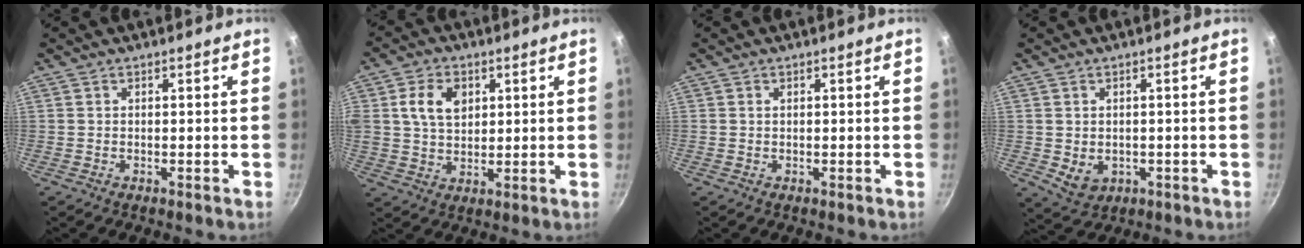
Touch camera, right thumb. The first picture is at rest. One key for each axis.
{"total": 8.7, "fx": 2.6, "fy": 6.2, "fz": 5.6, "tx": -0.088, "ty": -0.002, "tz": 0.045}
{"total": 0.5, "fx": 0.2, "fy": 0.4, "fz": 0.3, "tx": -0.005, "ty": 0.001, "tz": 0.003}
{"total": 4.5, "fx": -0.4, "fy": 3.6, "fz": 2.7, "tx": -0.037, "ty": -0.008, "tz": 0.005}